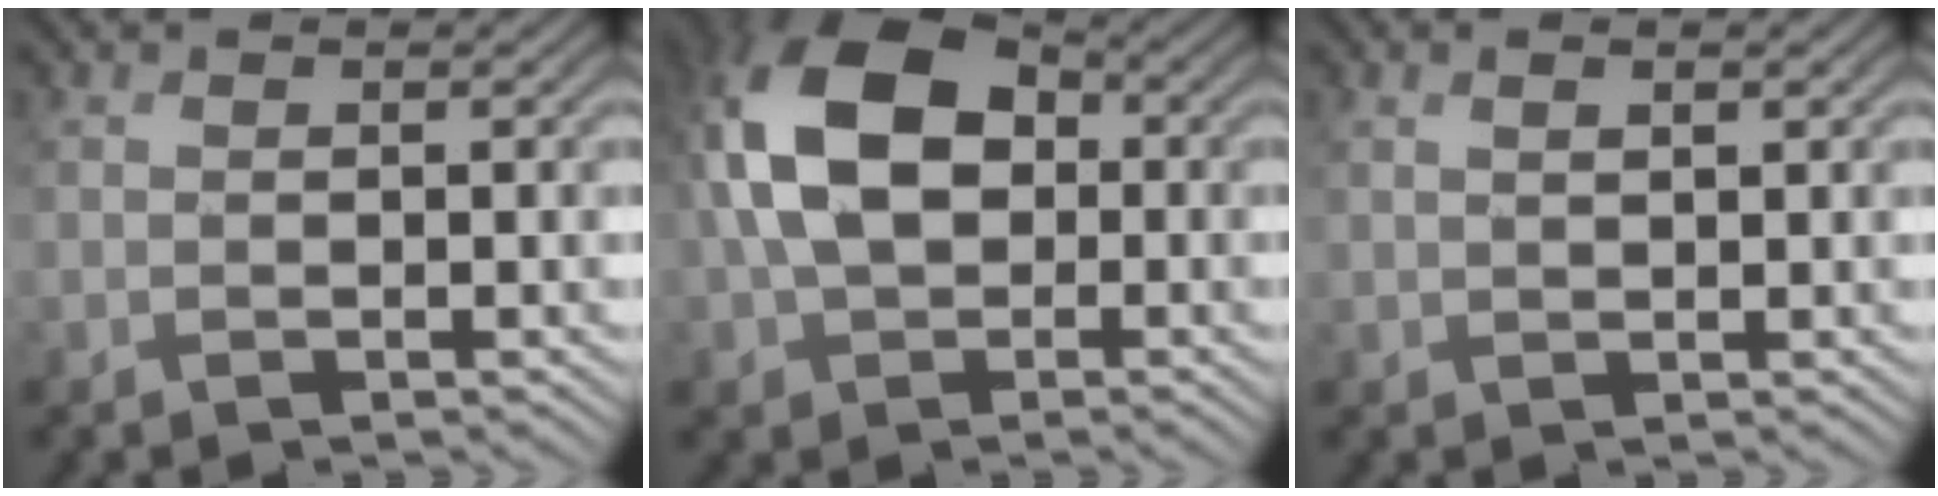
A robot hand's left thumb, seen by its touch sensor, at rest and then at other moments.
{"total": 13.1, "force": [0.4, 8.7, 9.7], "torque": [-0.217, 0.011, -0.005]}
{"total": 1.4, "force": [0.8, 0.5, 1.1], "torque": [-0.024, 0.000, 0.020]}